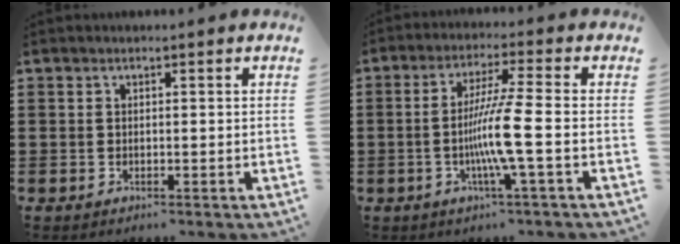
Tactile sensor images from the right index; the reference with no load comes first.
{"total": 8.1, "force": [-1.9, -0.7, 7.9], "torque": [-0.157, -0.020, -0.043]}